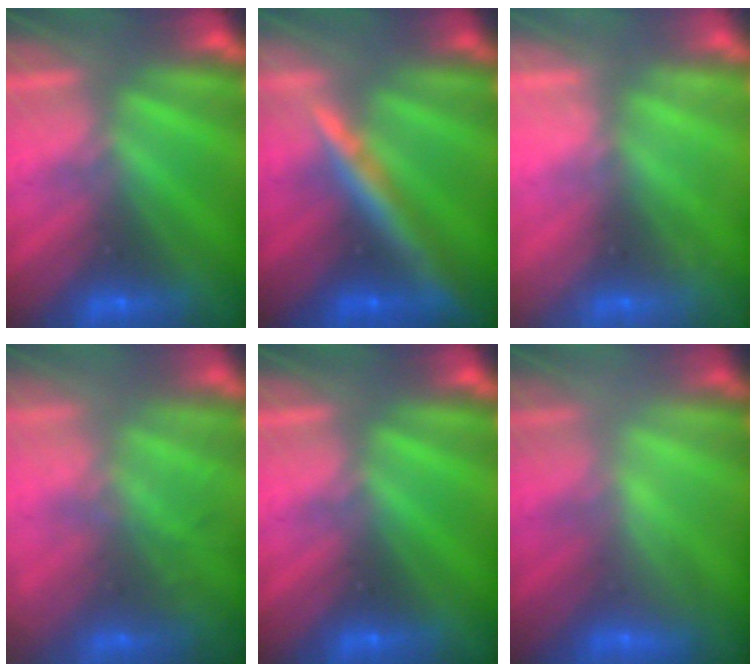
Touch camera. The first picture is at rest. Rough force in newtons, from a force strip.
{"total": 7.5}
{"total": 2.1}
{"total": 7.7}
{"total": 0.0}
{"total": 2.3}